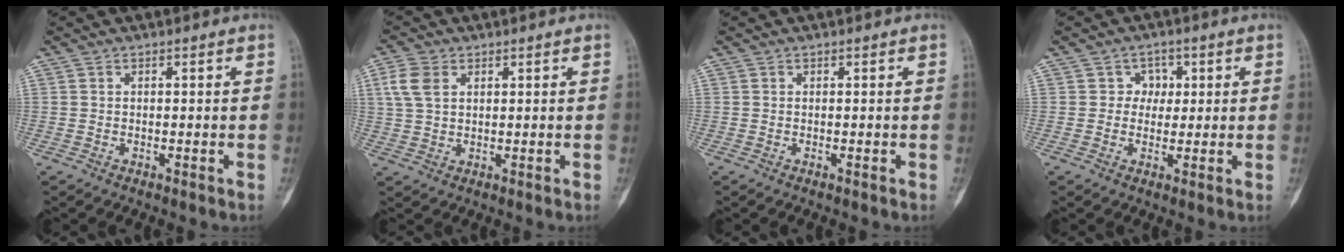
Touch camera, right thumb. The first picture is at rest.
{"total": 5.6, "force": [2.0, 3.6, 3.7], "torque": [-0.081, 0.005, 0.043]}
{"total": 0.0}
{"total": 3.5, "force": [0.7, 3.2, 1.1], "torque": [0.016, 0.005, 0.003]}